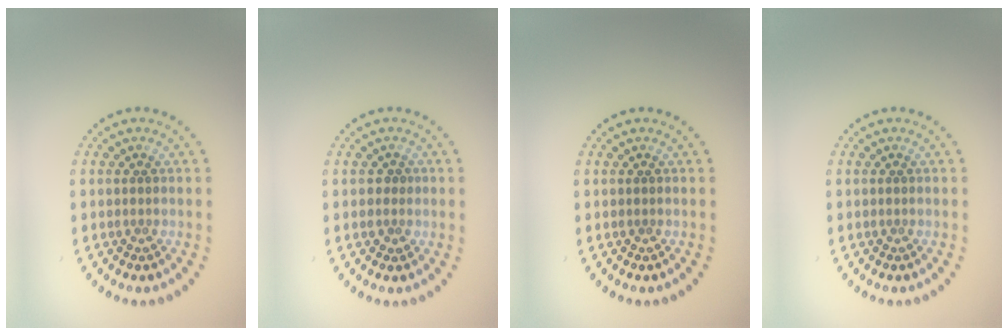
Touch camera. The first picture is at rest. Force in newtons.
{"total": 1.1, "press": 1.0, "slide": 0.4}
{"total": 0.0}
{"total": 0.0}